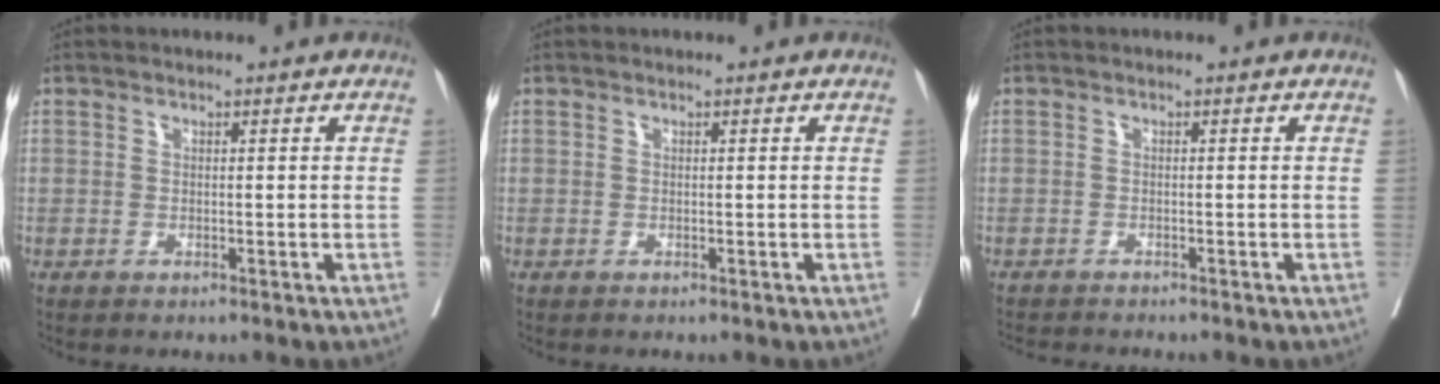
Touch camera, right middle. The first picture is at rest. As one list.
[{"total": 0.0}, {"total": 3.0, "force": [-2.9, 0.1, 0.7], "torque": [-0.007, -0.010, -0.047]}]